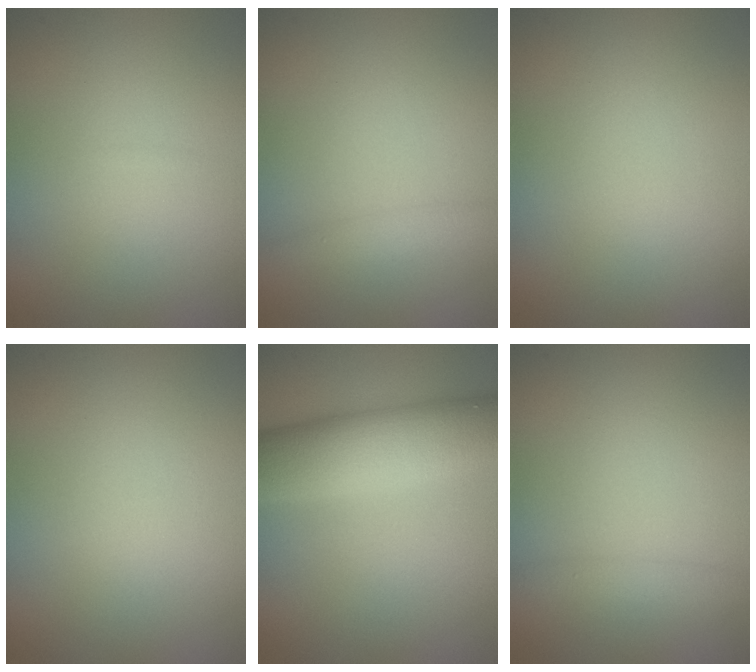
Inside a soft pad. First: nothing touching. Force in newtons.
{"total": 1.2, "press": 1.2, "slide": 0.1}
{"total": 0.0}
{"total": 0.0}
{"total": 8.6, "press": 8.6, "slide": 0.2}
{"total": 1.1, "press": 1.1, "slide": 0.1}